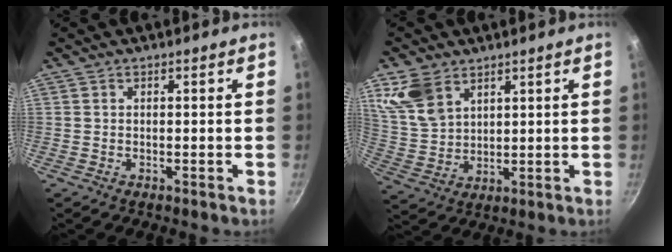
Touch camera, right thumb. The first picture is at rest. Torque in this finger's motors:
{"motor_torque": [-0.01, 2.30, 1.09, 0.80, 0.07]}